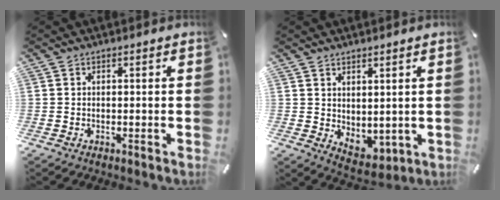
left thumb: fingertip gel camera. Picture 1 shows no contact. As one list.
[{"total": 3.8, "force": [2.8, 2.5, 0.6], "torque": [0.005, -0.024, 0.052]}]